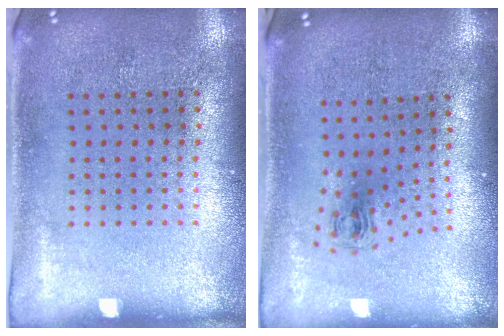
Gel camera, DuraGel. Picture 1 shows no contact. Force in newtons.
{"total": 0.7, "press": 0.4, "slide": 0.6}